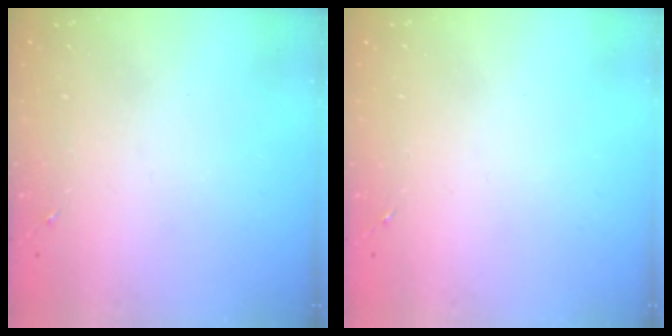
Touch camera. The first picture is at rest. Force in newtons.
{"total": 0.0}